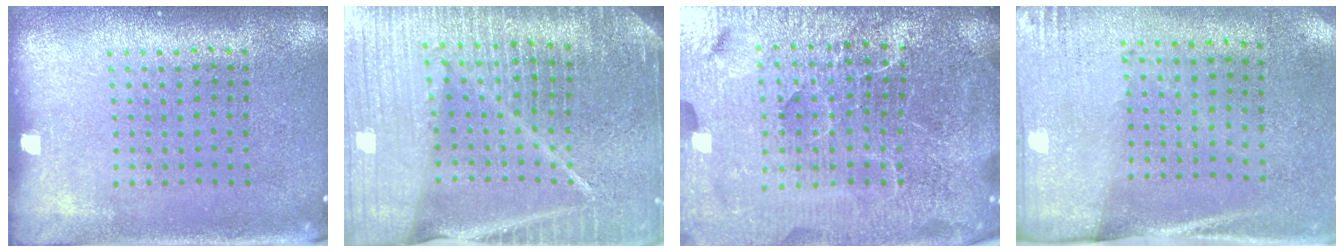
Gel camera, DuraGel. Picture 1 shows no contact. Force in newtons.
{"total": 6.3, "press": 5.5, "slide": 3.1}
{"total": 7.2, "press": 6.2, "slide": 3.7}
{"total": 2.7, "press": 2.4, "slide": 1.3}